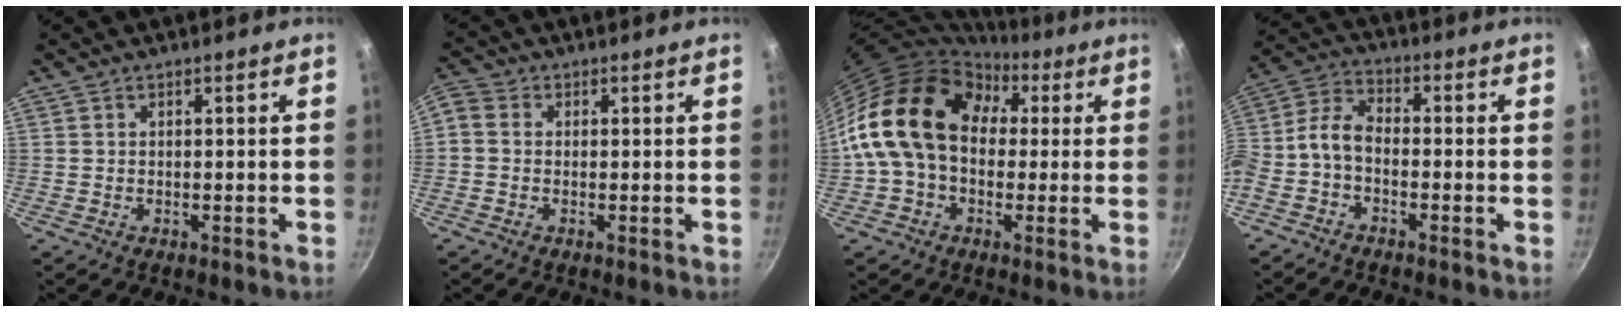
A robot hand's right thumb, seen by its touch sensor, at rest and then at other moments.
{"total": 3.7, "force": [-0.4, 3.0, 2.2], "torque": [-0.059, 0.013, -0.026]}
{"total": 19.1, "force": [3.0, 14.0, 12.6], "torque": [-0.202, 0.038, 0.037]}
{"total": 7.5, "force": [-2.3, 4.5, 5.6], "torque": [-0.130, 0.043, -0.060]}